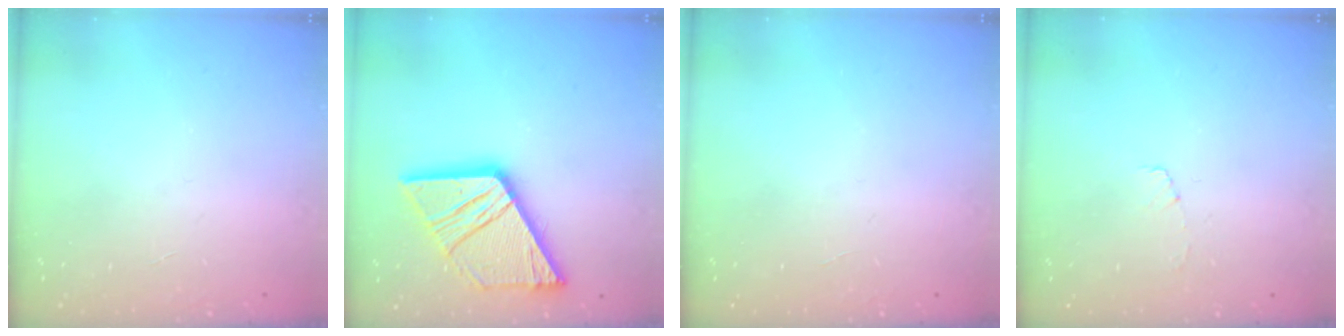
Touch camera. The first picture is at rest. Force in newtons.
{"total": 20.6, "press": 20.5, "slide": 2.3}
{"total": 0.0}
{"total": 3.8, "press": 3.8, "slide": 0.3}